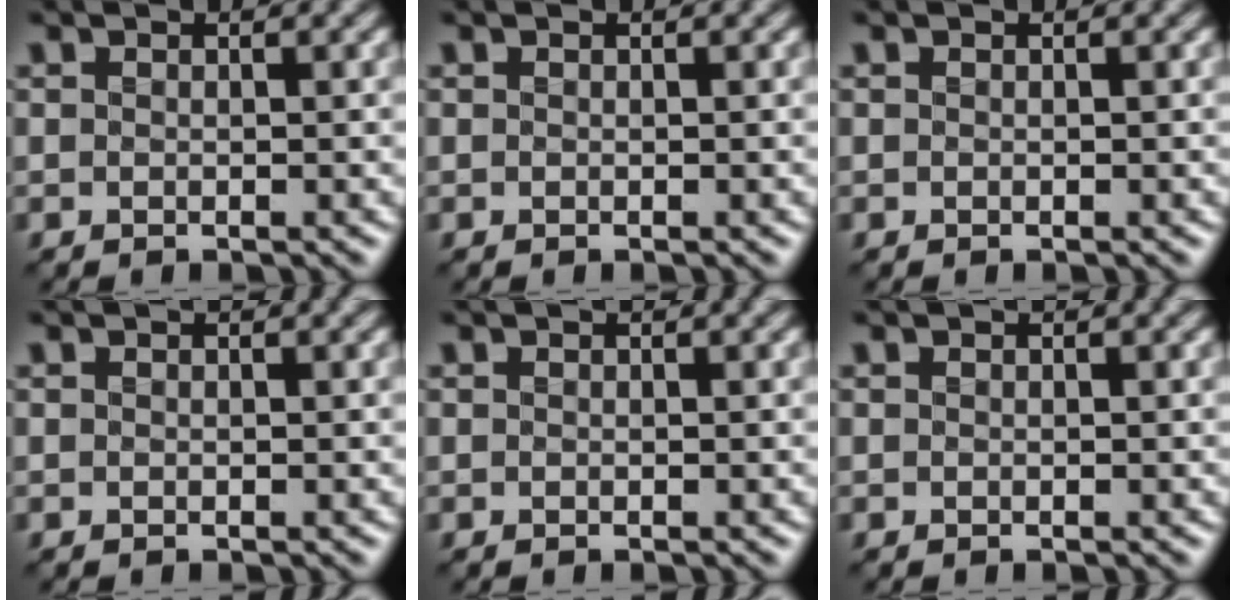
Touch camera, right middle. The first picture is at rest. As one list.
[{"total": 0.0}, {"total": 0.0}, {"total": 0.0}, {"total": 0.0}, {"total": 0.0}]